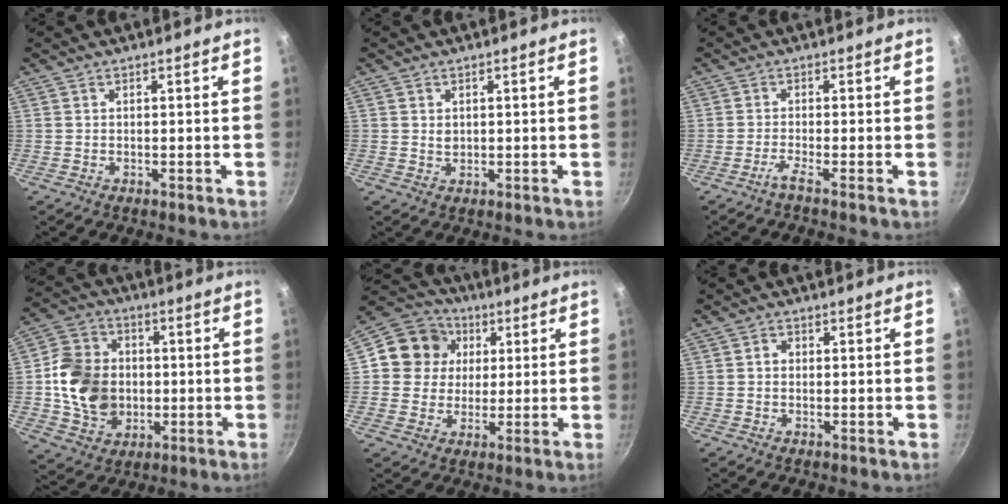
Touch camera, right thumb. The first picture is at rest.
{"total": 1.5, "force": [0.4, 1.3, 0.7], "torque": [-0.009, 0.000, 0.008]}
{"total": 1.9, "force": [-1.3, -0.5, 1.4], "torque": [-0.043, 0.003, -0.032]}
{"total": 15.0, "force": [-0.4, 12.4, 8.5], "torque": [-0.131, 0.018, -0.006]}
{"total": 11.7, "force": [2.9, 10.7, 3.9], "torque": [-0.036, 0.014, 0.038]}
{"total": 1.4, "force": [0.0, 1.2, 0.7], "torque": [-0.010, 0.006, -0.003]}